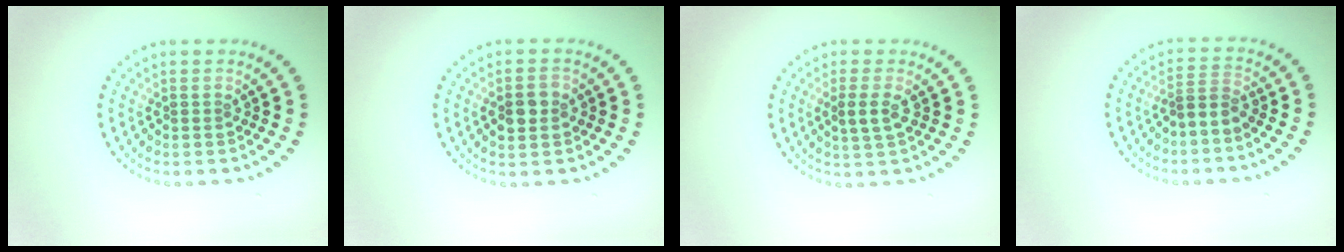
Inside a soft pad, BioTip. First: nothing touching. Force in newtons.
{"total": 2.6, "press": 2.6, "slide": 0.1}
{"total": 2.0, "press": 1.9, "slide": 0.7}
{"total": 1.7, "press": 1.1, "slide": 1.3}